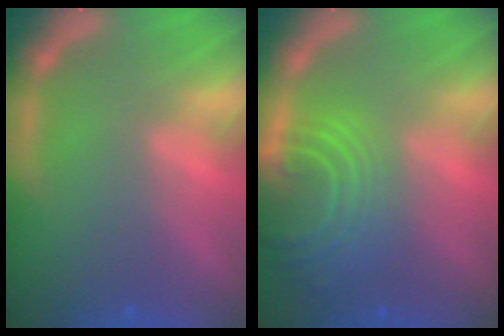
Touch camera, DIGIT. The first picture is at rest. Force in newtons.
{"total": 9.0}